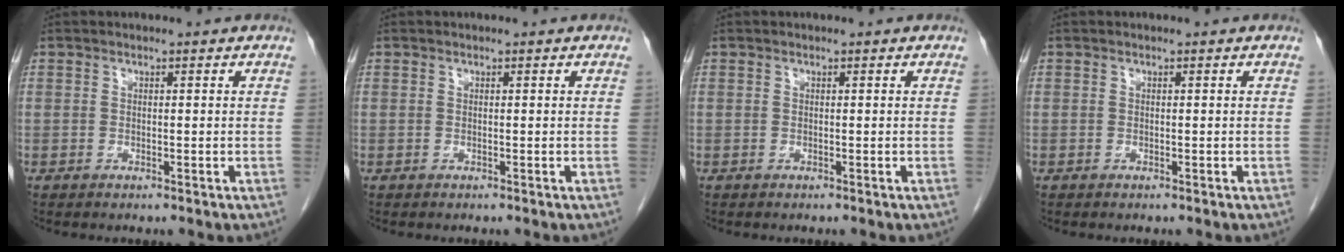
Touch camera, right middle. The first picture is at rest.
{"total": 0.0}
{"total": 0.0}
{"total": 0.0}